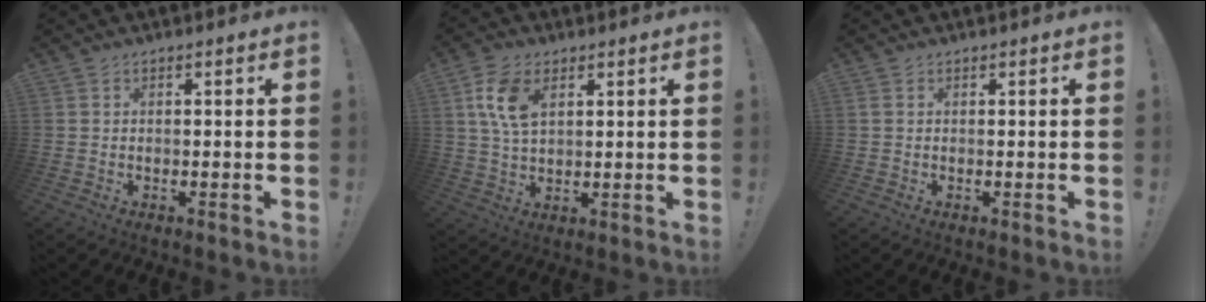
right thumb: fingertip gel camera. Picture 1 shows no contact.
{"total": 9.9, "force": [4.1, 5.8, 6.9], "torque": [-0.139, 0.000, 0.077]}
{"total": 0.0}